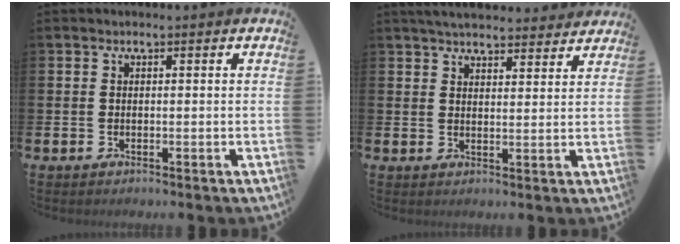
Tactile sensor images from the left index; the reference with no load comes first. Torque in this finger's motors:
{"motor_torque": [1.02, -1.11, 0.70, 0.12]}